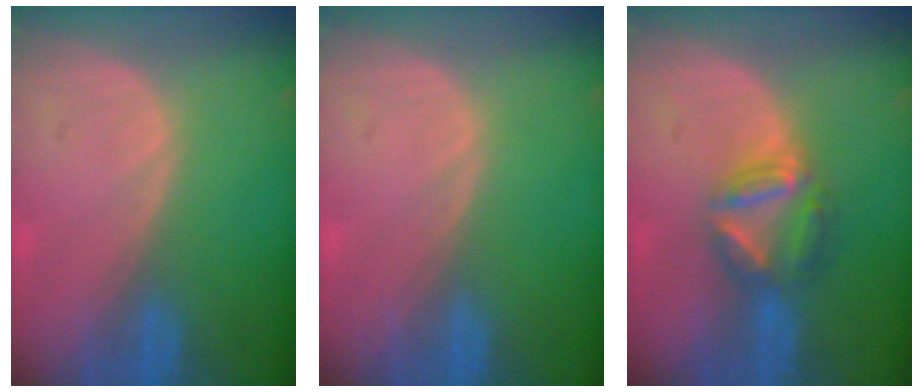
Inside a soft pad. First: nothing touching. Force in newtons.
{"total": 0.0}
{"total": 6.2, "press": 5.6, "slide": 2.7}